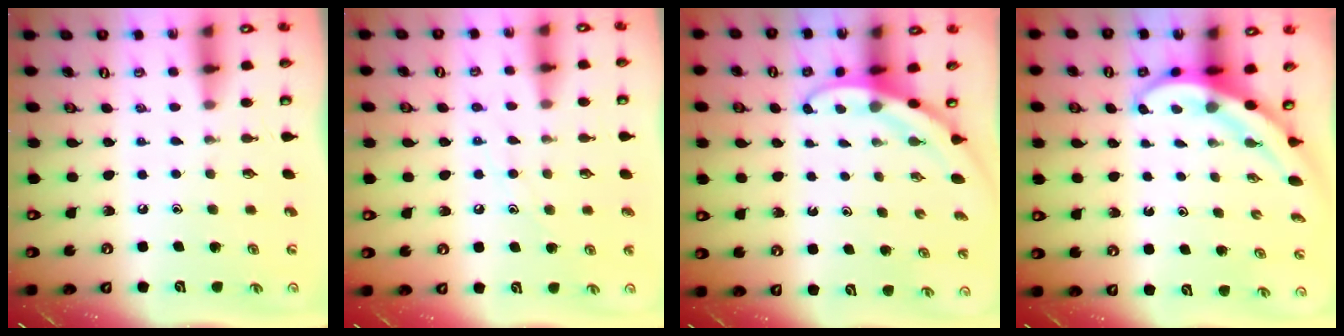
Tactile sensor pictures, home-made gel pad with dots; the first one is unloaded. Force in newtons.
{"total": 7.6, "press": 7.6, "slide": 0.3}
{"total": 3.0, "press": 3.0, "slide": 0.1}
{"total": 4.0, "press": 3.9, "slide": 0.4}